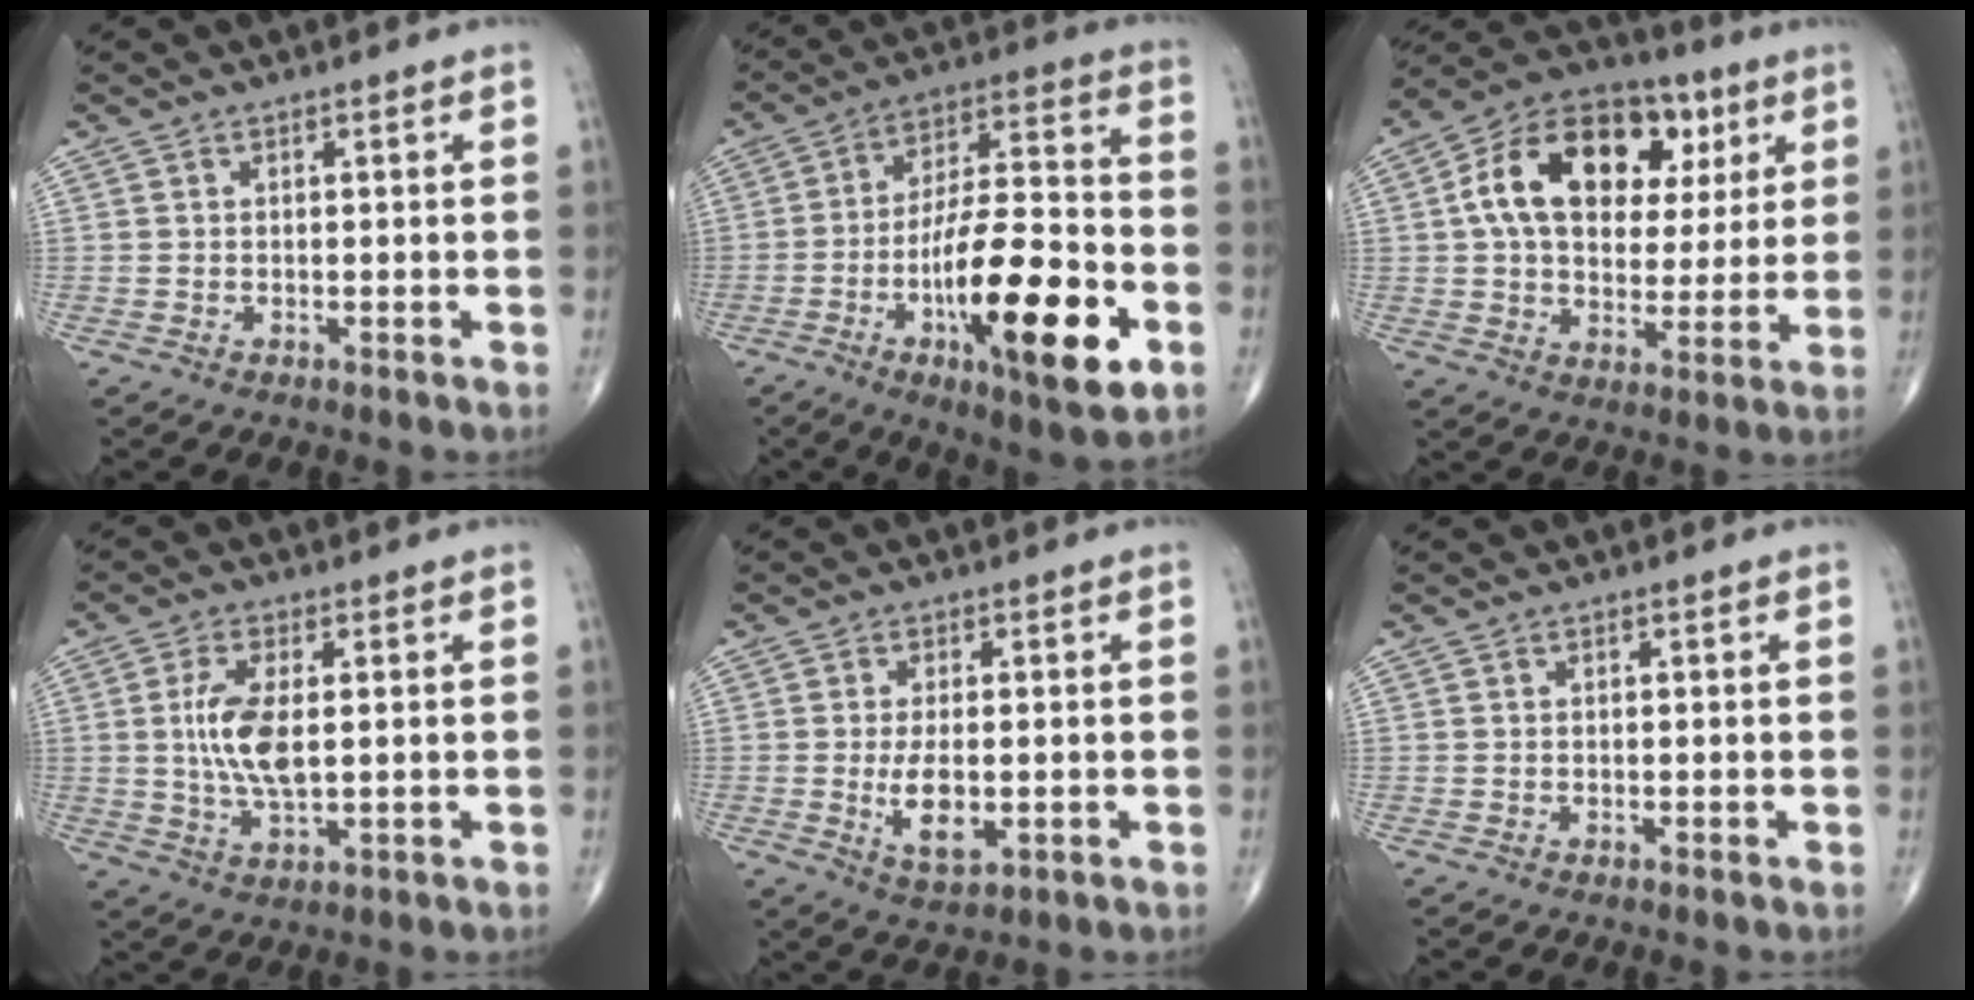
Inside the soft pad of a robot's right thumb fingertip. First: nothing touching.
{"total": 24.0, "force": [-8.1, 6.9, 21.5], "torque": [-0.351, 0.025, -0.124]}
{"total": 21.0, "force": [5.8, 13.8, 14.7], "torque": [-0.214, 0.012, 0.087]}
{"total": 8.7, "force": [0.8, 3.7, 7.9], "torque": [-0.164, -0.009, 0.020]}
{"total": 6.5, "force": [-0.9, 2.9, 5.8], "torque": [-0.104, -0.013, -0.010]}
{"total": 0.0}